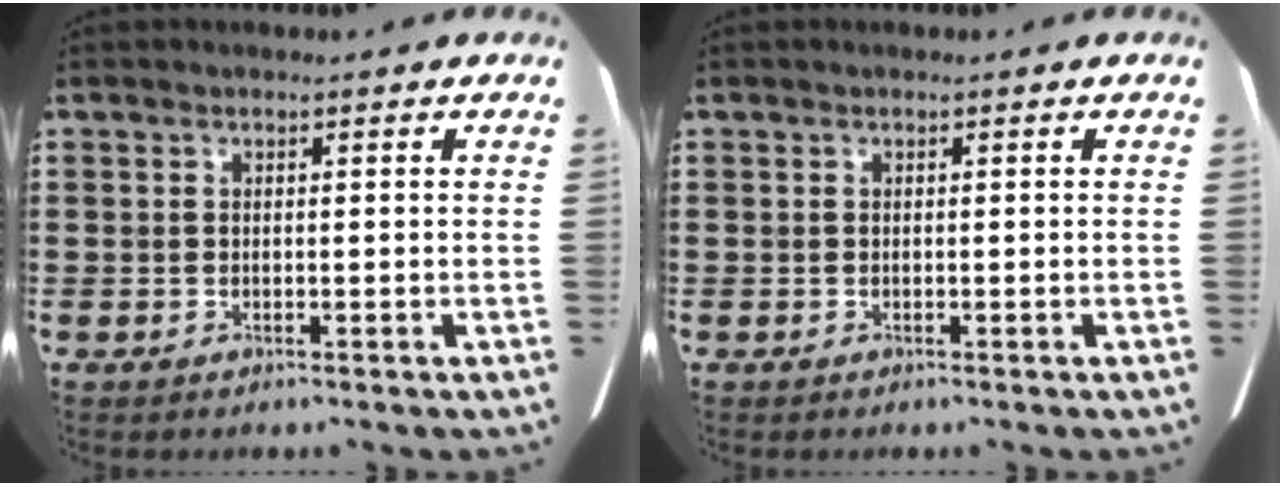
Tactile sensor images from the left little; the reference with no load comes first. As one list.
[{"total": 0.0}]